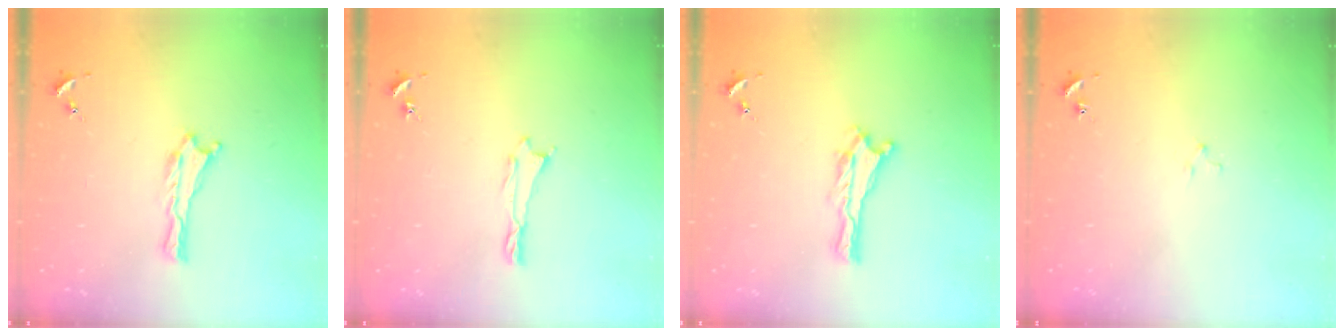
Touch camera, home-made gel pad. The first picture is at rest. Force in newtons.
{"total": 0.5, "press": 0.5, "slide": 0.2}
{"total": 0.0}
{"total": 1.5, "press": 1.5, "slide": 0.2}